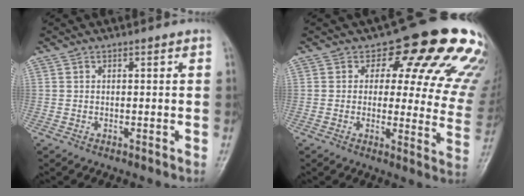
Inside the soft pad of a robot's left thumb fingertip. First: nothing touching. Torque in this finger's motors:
{"motor_torque": [0.85, 0.89, 1.13, -1.64, 0.04]}